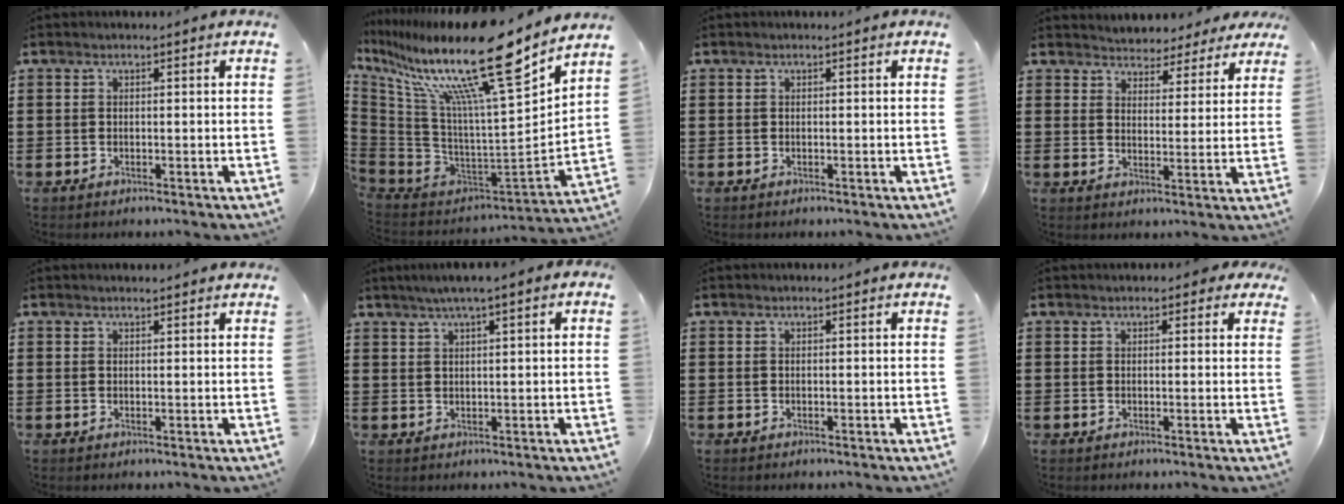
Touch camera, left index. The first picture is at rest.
{"total": 20.3, "force": [13.8, 2.9, 14.7], "torque": [-0.266, -0.099, 0.211]}
{"total": 0.0}
{"total": 3.6, "force": [3.5, 1.0, -0.2], "torque": [-0.016, -0.015, 0.061]}
{"total": 0.9, "force": [0.9, 0.1, 0.2], "torque": [-0.005, 0.001, 0.018]}
{"total": 2.5, "force": [1.2, 0.1, 2.2], "torque": [-0.041, 0.001, 0.020]}
{"total": 0.0}
{"total": 1.2, "force": [0.6, 0.9, 0.5], "torque": [-0.007, 0.005, 0.008]}